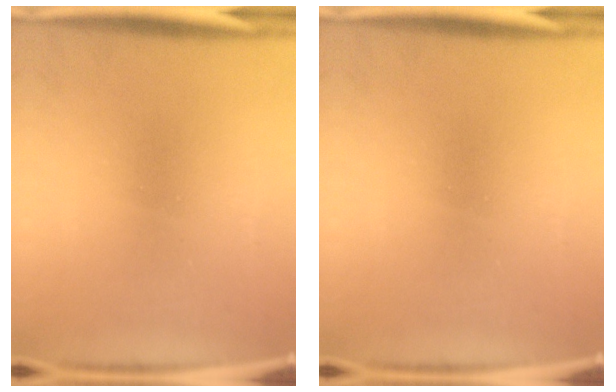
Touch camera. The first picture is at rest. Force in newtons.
{"total": 0.0}